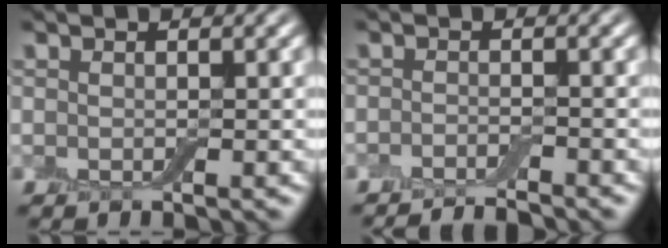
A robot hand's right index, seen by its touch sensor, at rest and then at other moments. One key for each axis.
{"total": 3.3, "fx": -3.0, "fy": 0.4, "fz": 1.3, "tx": -0.015, "ty": 0.001, "tz": -0.050}